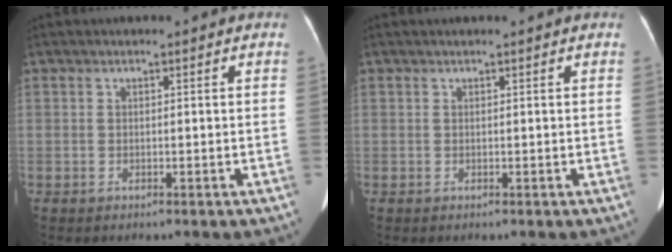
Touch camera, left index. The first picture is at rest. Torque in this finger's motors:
{"motor_torque": [-0.09, -0.19, -0.06, -0.01]}